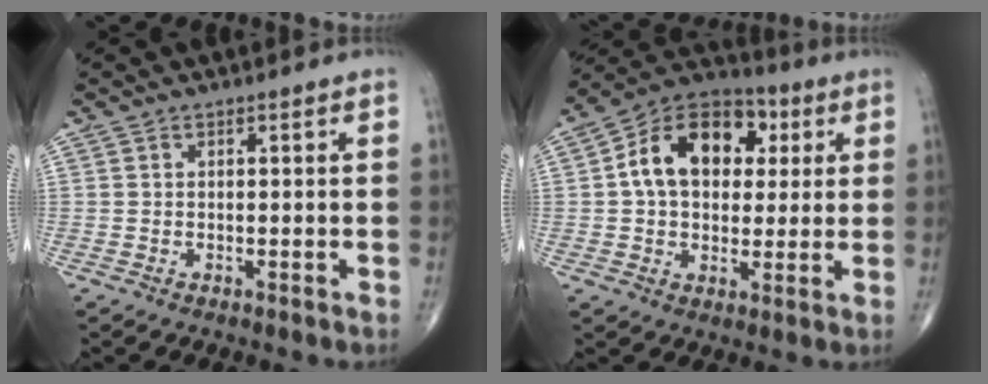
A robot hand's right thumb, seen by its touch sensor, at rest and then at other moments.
{"total": 16.3, "force": [3.5, 11.3, 11.3], "torque": [-0.150, 0.016, 0.048]}